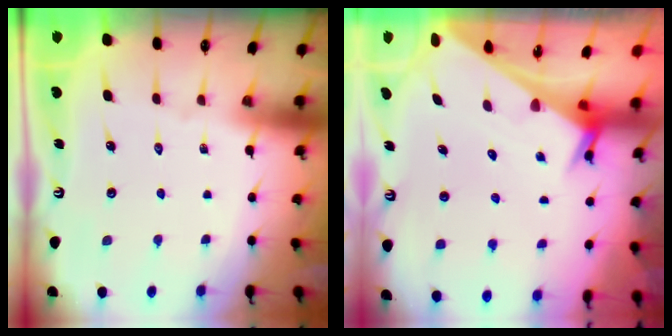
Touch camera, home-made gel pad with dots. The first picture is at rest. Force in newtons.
{"total": 3.3, "press": 3.3, "slide": 0.2}